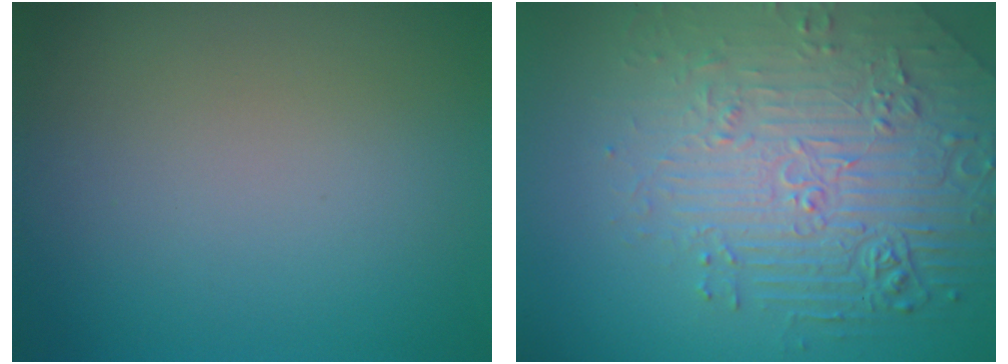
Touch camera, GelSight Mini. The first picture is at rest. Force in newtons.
{"total": 5.7, "press": 5.0, "slide": 2.8}